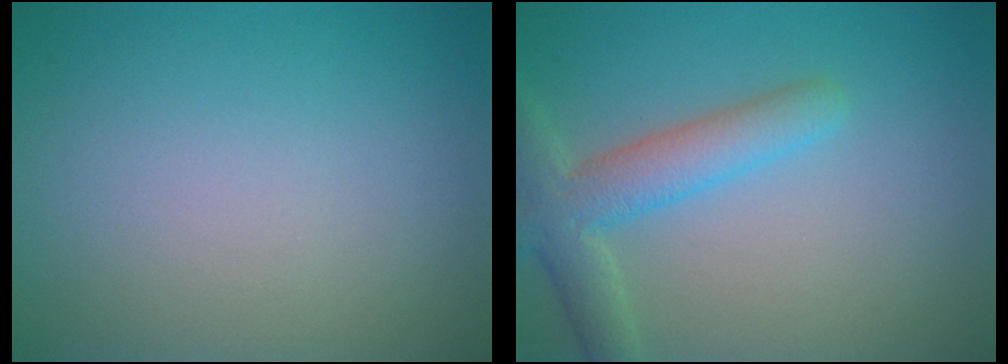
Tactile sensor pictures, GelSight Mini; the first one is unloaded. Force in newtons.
{"total": 4.3, "press": 4.3, "slide": 0.3}